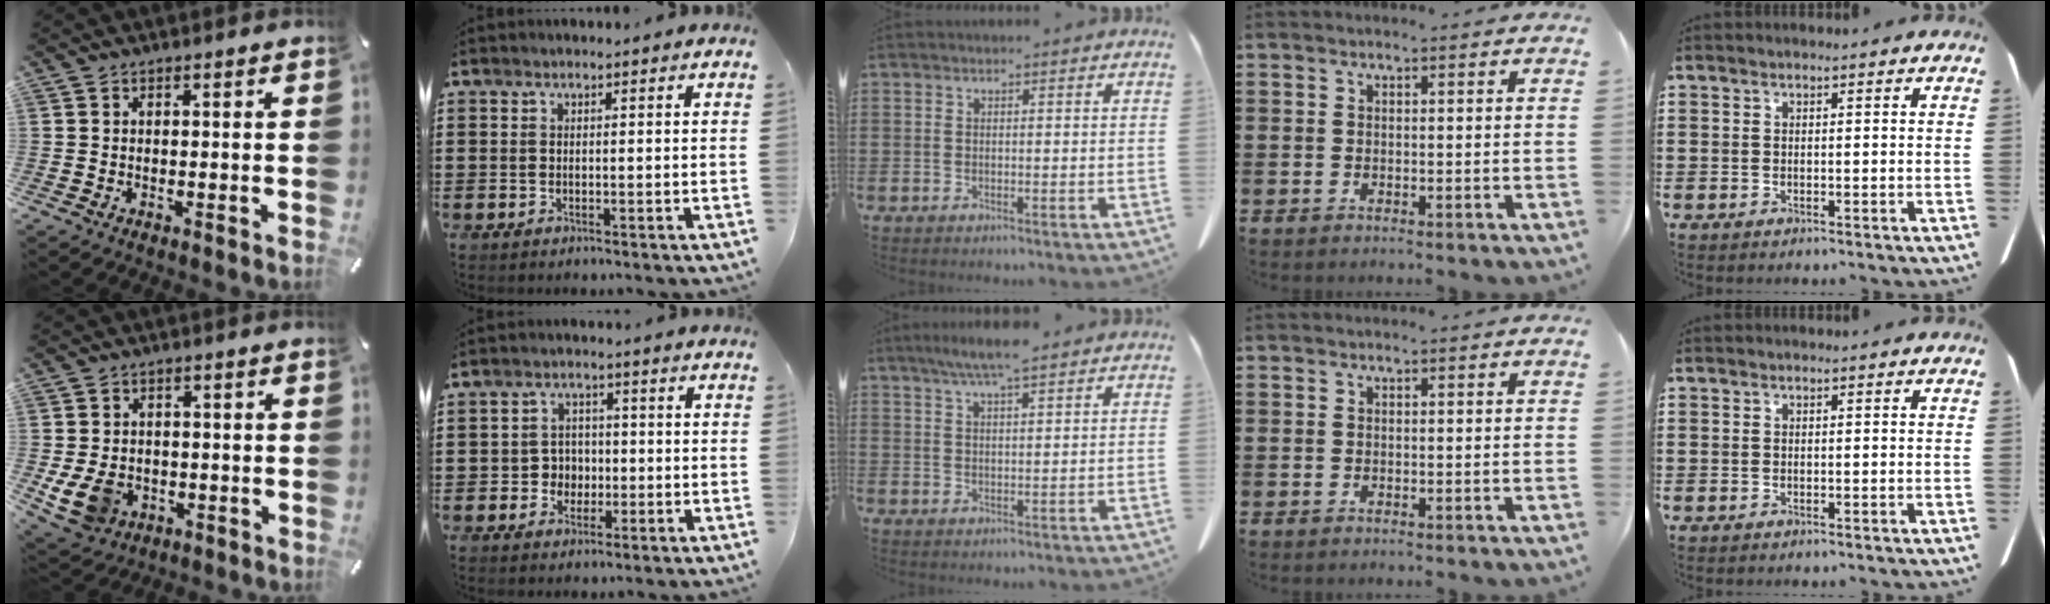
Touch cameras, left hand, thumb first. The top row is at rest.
{"thumb": {"total": 7.9, "force": [-1.9, 6.4, 4.3], "torque": [-0.104, 0.006, -0.034]}, "index": {"total": 3.7, "force": [-0.8, 3.4, 1.1], "torque": [-0.034, 0.005, -0.020]}, "middle": {"total": 5.7, "force": [4.1, 0.0, 3.9], "torque": [-0.087, -0.003, 0.072]}}